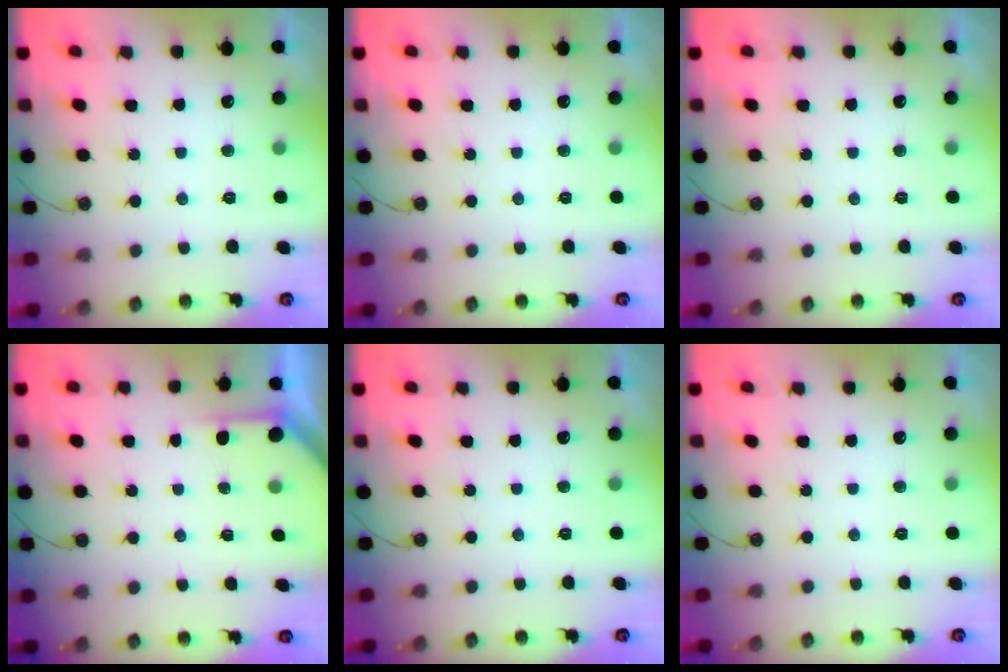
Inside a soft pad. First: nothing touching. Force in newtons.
{"total": 0.0}
{"total": 0.0}
{"total": 1.9, "press": 1.9, "slide": 0.2}
{"total": 0.0}
{"total": 0.0}